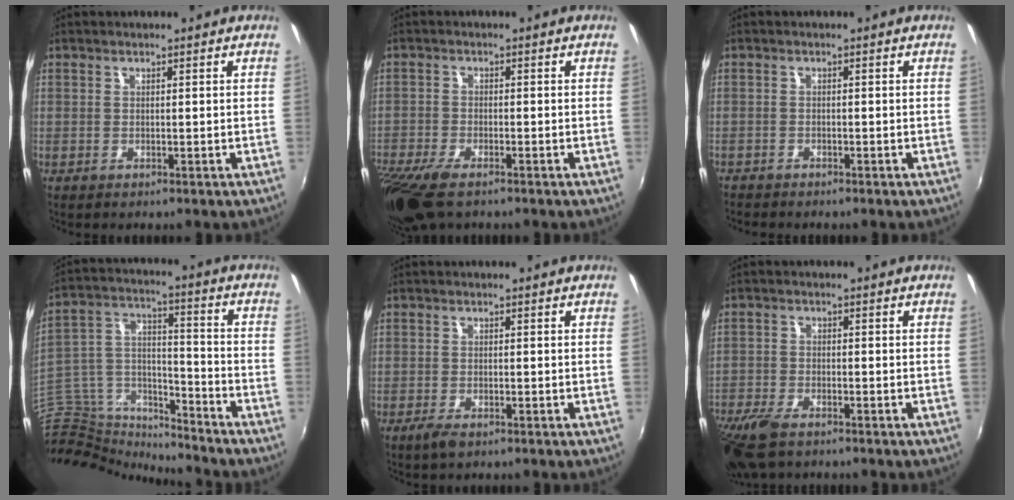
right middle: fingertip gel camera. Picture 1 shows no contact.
{"total": 10.5, "force": [-7.6, 3.5, 6.4], "torque": [-0.160, -0.046, -0.144]}
{"total": 1.7, "force": [-1.7, 0.5, 0.1], "torque": [-0.013, -0.003, -0.035]}
{"total": 16.9, "force": [-14.6, 5.6, 6.5], "torque": [-0.154, 0.009, -0.260]}
{"total": 2.6, "force": [-1.8, 1.0, 1.7], "torque": [-0.039, -0.007, -0.035]}
{"total": 9.2, "force": [-6.8, 3.4, 5.2], "torque": [-0.137, -0.031, -0.132]}